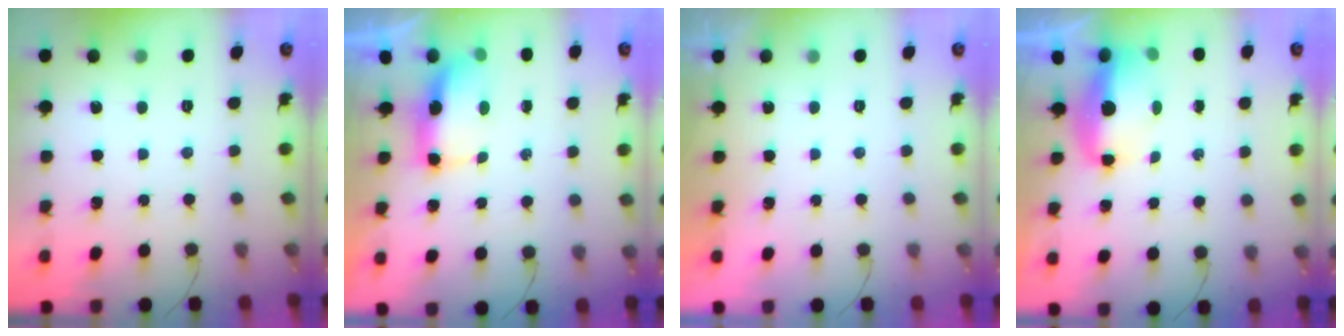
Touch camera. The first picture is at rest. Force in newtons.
{"total": 6.6, "press": 6.6, "slide": 0.6}
{"total": 1.8, "press": 0.1, "slide": 1.8}
{"total": 9.0, "press": 7.7, "slide": 4.7}